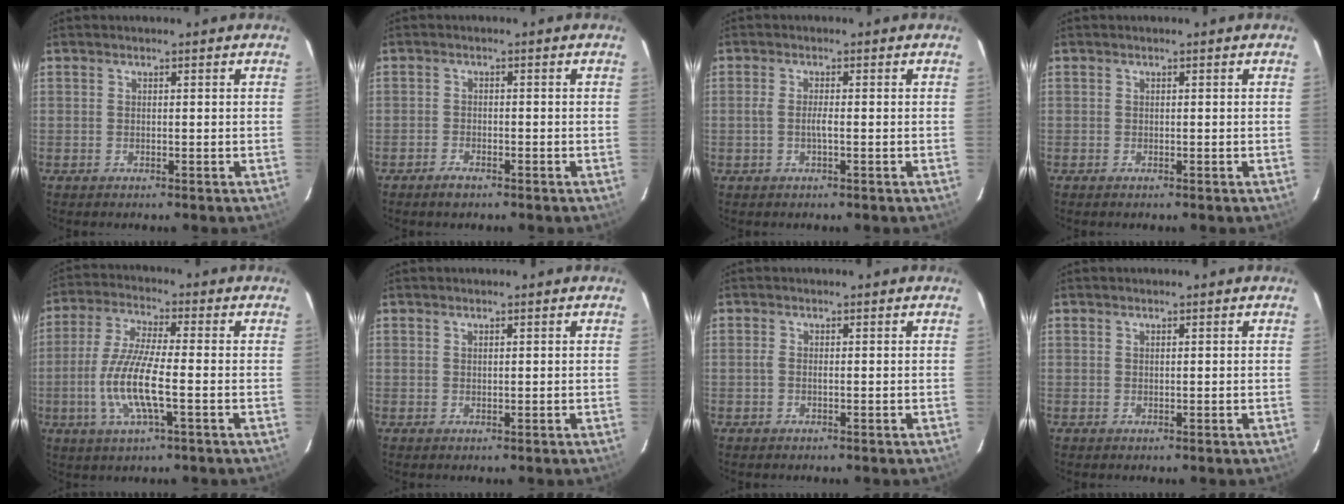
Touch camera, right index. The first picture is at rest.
{"total": 2.3, "force": [-1.8, 1.0, 1.0], "torque": [-0.029, 0.000, -0.035]}
{"total": 1.8, "force": [-0.5, 0.0, 1.7], "torque": [-0.034, 0.002, -0.010]}
{"total": 0.0}
{"total": 11.2, "force": [-2.8, 1.8, 10.7], "torque": [-0.223, -0.005, -0.055]}
{"total": 0.5, "force": [0.4, 0.2, 0.2], "torque": [-0.004, 0.001, 0.009]}
{"total": 0.7, "force": [-0.1, 0.1, 0.7], "torque": [-0.015, 0.001, -0.003]}
{"total": 0.0}